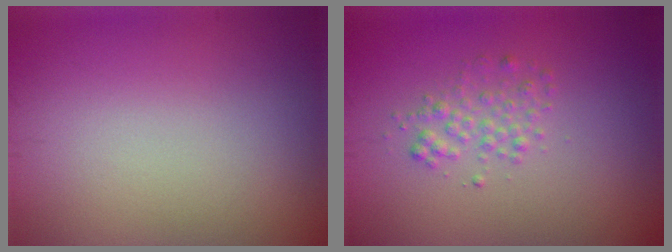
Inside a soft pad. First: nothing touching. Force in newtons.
{"total": 1.7, "press": 1.7, "slide": 0.0}